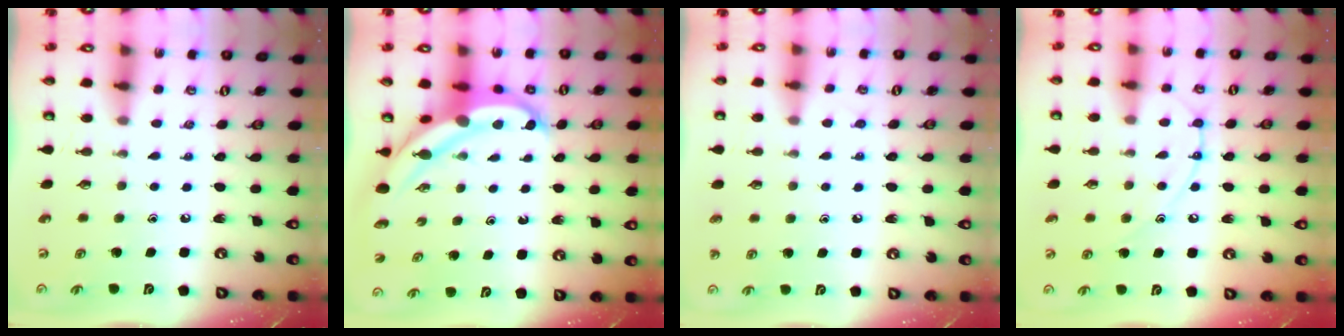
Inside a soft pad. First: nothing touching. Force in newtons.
{"total": 6.4, "press": 6.3, "slide": 0.8}
{"total": 4.1, "press": 4.1, "slide": 0.4}
{"total": 10.1, "press": 10.1, "slide": 0.9}